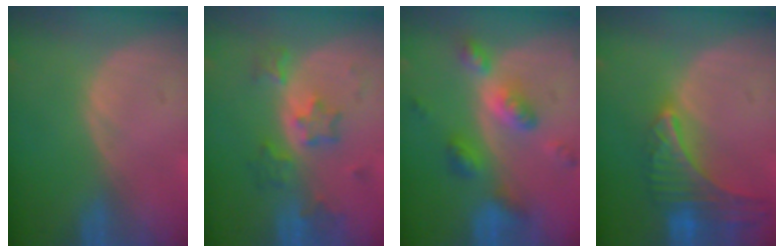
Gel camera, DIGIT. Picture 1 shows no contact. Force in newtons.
{"total": 6.1, "press": 5.9, "slide": 1.7}
{"total": 7.1, "press": 7.0, "slide": 0.6}
{"total": 9.1, "press": 8.0, "slide": 4.4}